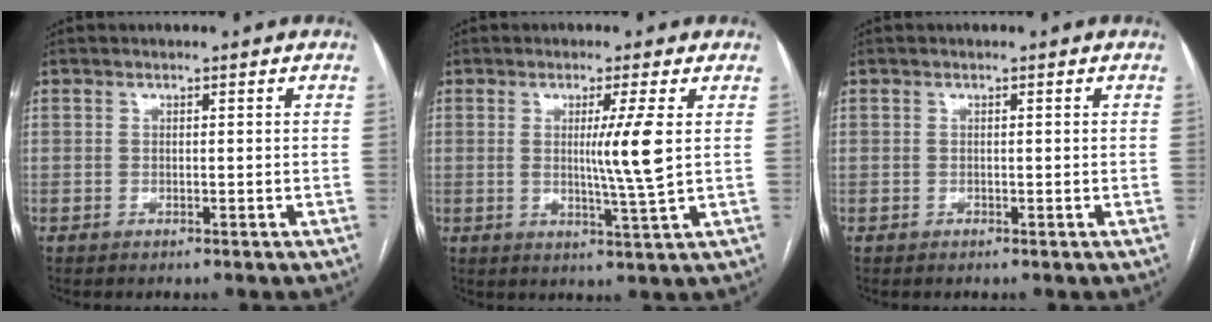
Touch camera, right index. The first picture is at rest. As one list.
[{"total": 6.3, "force": [0.9, -1.4, 6.0], "torque": [-0.102, -0.015, 0.018]}, {"total": 0.0}]